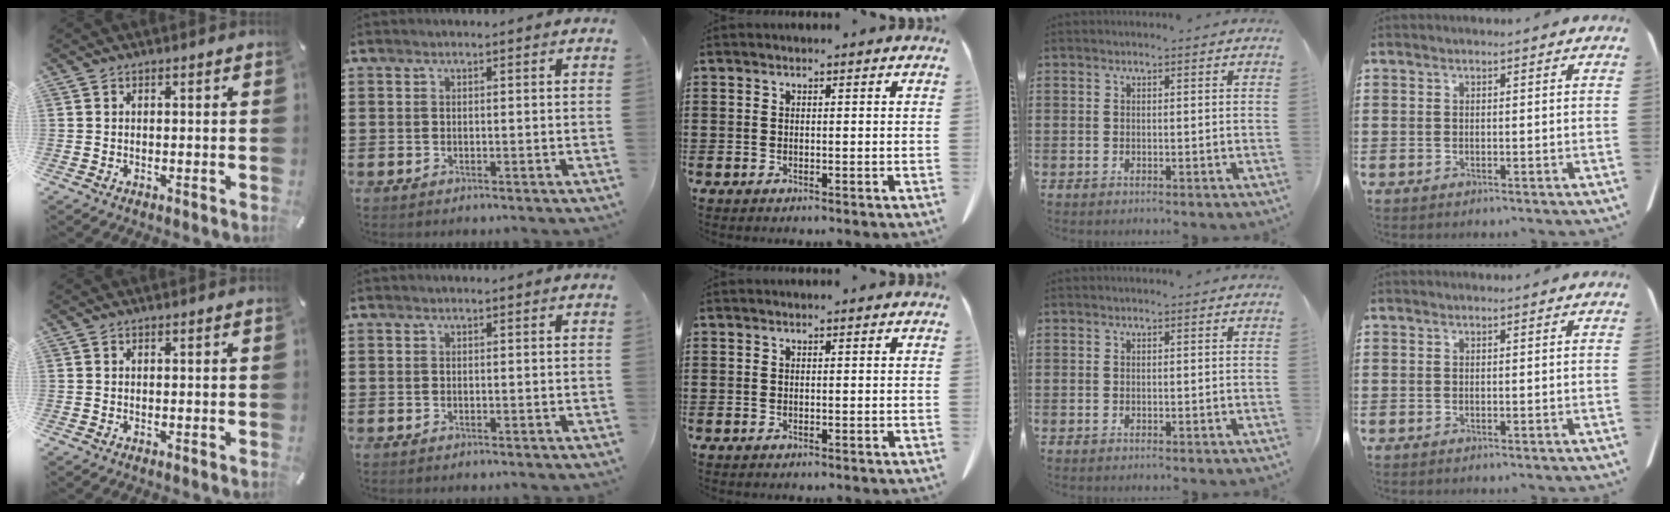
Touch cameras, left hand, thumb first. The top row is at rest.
{}